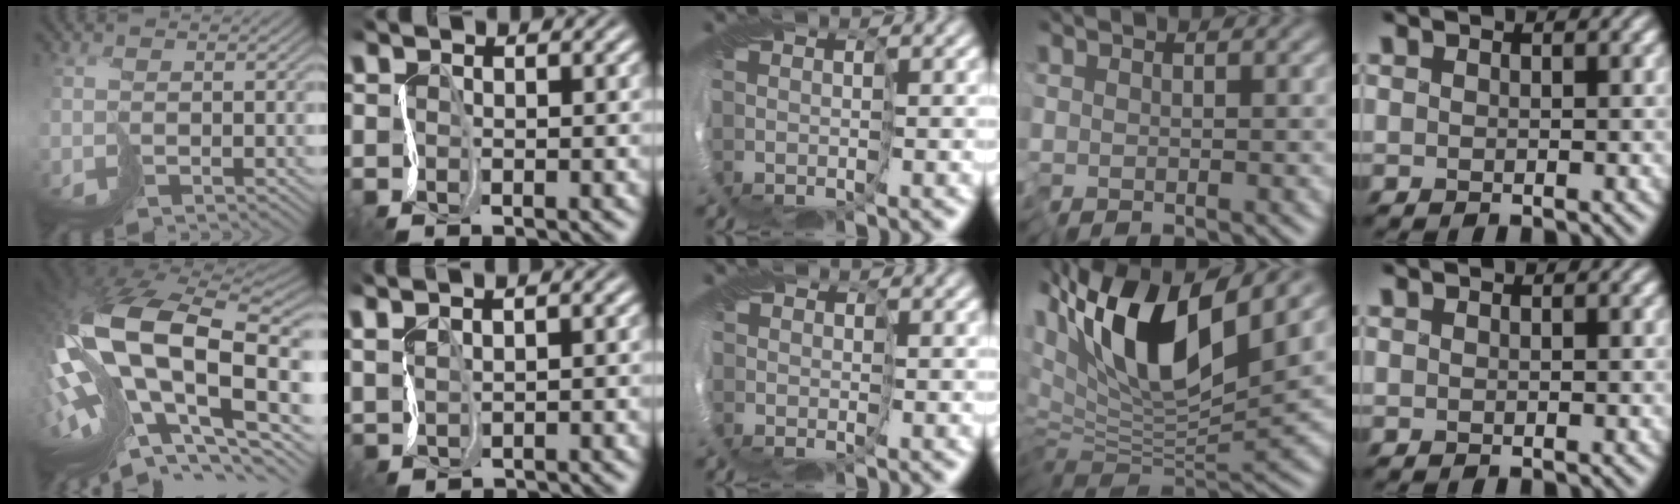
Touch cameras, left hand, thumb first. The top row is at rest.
{"thumb": {"total": 20.2, "force": [-0.6, 11.8, 16.4], "torque": [-0.355, -0.039, 0.004]}, "index": {"total": 2.9, "force": [2.2, 1.2, 1.5], "torque": [-0.036, 0.022, 0.031]}, "middle": {"total": 0.6, "force": [0.1, 0.5, 0.0], "torque": [0.001, -0.001, 0.000]}, "ring": {"total": 13.3, "force": [4.7, 4.6, 11.5], "torque": [-0.221, 0.020, 0.076]}}